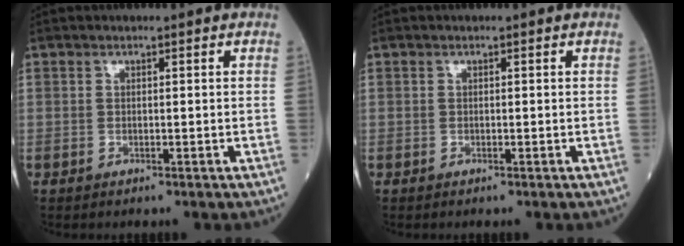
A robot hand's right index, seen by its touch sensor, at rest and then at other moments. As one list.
[{"total": 0.0}]